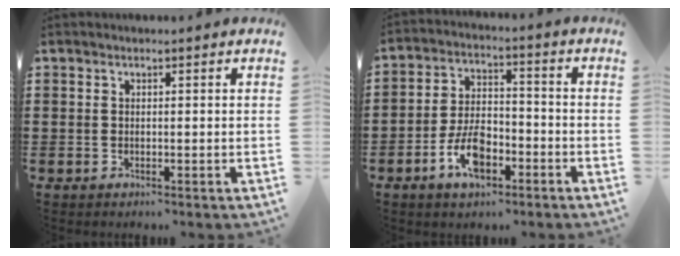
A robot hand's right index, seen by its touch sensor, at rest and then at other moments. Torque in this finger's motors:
{"motor_torque": [1.31, 0.82, 0.73, 0.18]}